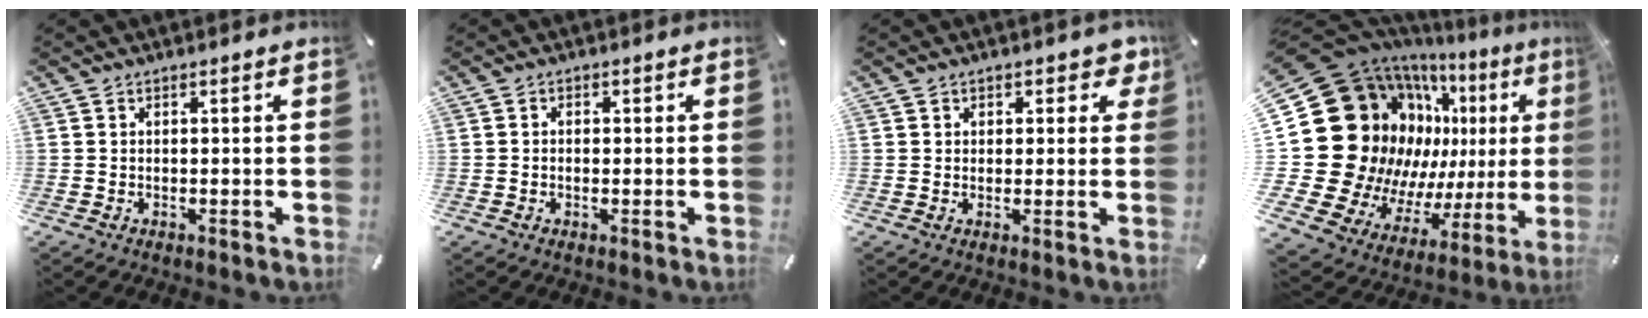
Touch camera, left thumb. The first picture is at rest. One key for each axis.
{"total": 1.0, "fx": -0.3, "fy": 0.7, "fz": 0.6, "tx": -0.012, "ty": 0.001, "tz": -0.007}
{"total": 3.7, "fx": 1.7, "fy": 2.8, "fz": 1.8, "tx": 0.001, "ty": -0.006, "tz": 0.023}
{"total": 32.8, "fx": 3.6, "fy": 24.5, "fz": 21.6, "tx": -0.336, "ty": -0.108, "tz": 0.141}